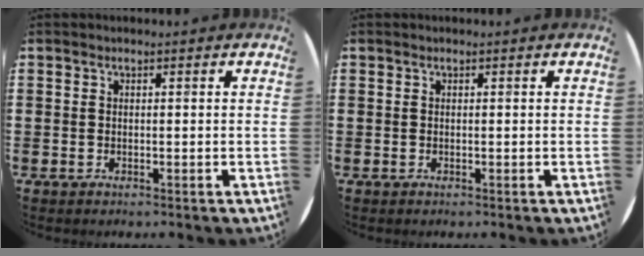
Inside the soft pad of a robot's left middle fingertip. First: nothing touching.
{"total": 0.0}